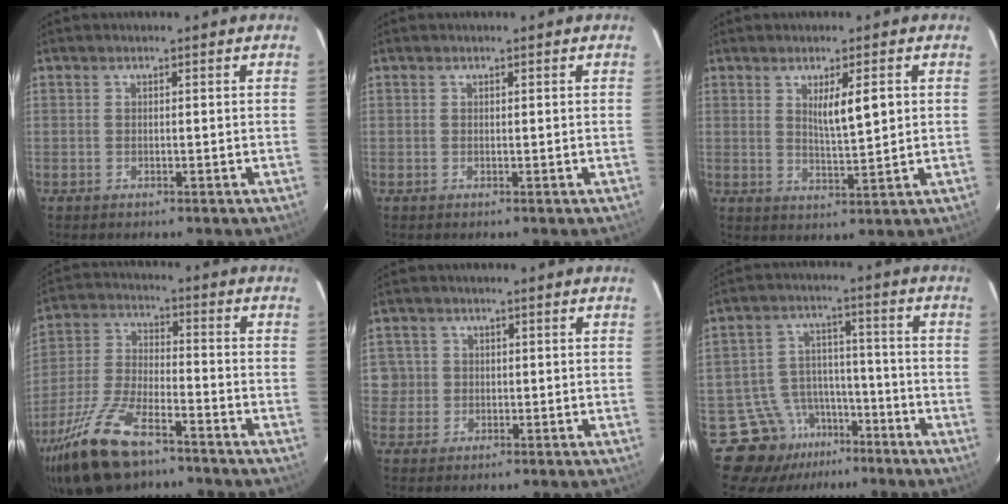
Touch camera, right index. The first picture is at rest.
{"total": 0.0}
{"total": 5.3, "force": [1.6, 0.7, 5.0], "torque": [-0.085, -0.009, 0.030]}
{"total": 14.1, "force": [-9.6, 4.3, 9.4], "torque": [-0.203, -0.015, -0.179]}
{"total": 3.3, "force": [0.4, 3.2, -0.5], "torque": [0.026, 0.009, 0.004]}
{"total": 11.0, "force": [-7.4, 8.1, 1.4], "torque": [-0.028, 0.058, -0.109]}